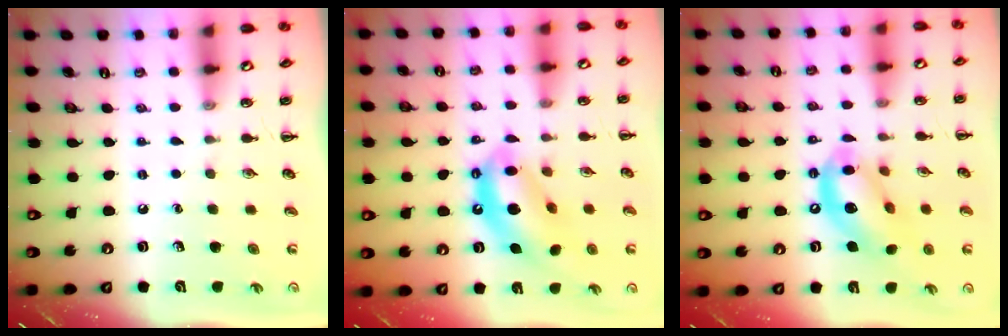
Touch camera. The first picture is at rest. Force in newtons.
{"total": 12.9, "press": 12.4, "slide": 3.4}
{"total": 13.3, "press": 12.9, "slide": 3.4}